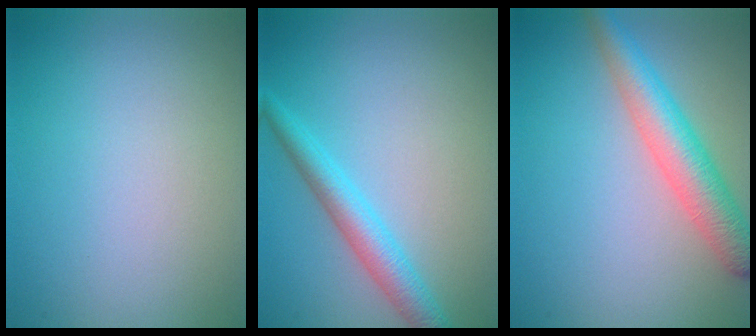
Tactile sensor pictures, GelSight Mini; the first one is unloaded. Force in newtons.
{"total": 3.3, "press": 3.3, "slide": 0.1}
{"total": 4.9, "press": 4.9, "slide": 0.2}